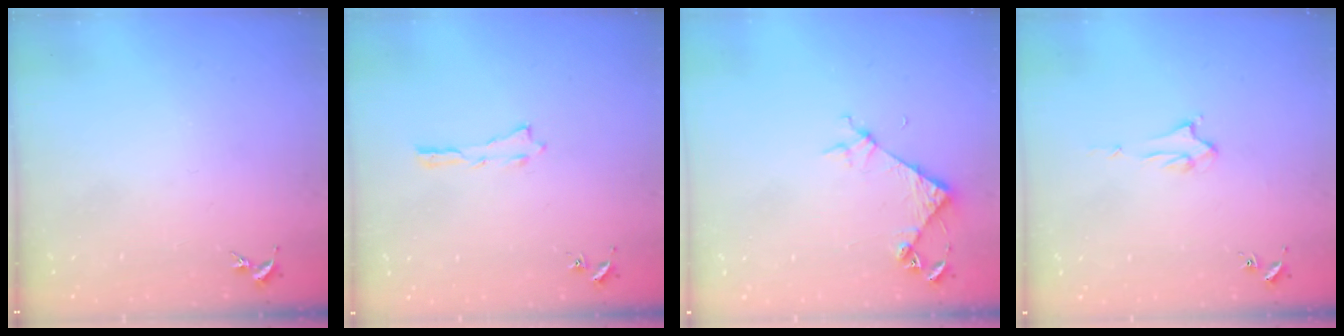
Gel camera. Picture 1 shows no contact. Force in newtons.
{"total": 0.0}
{"total": 4.6, "press": 4.6, "slide": 0.3}
{"total": 1.9, "press": 1.9, "slide": 0.1}